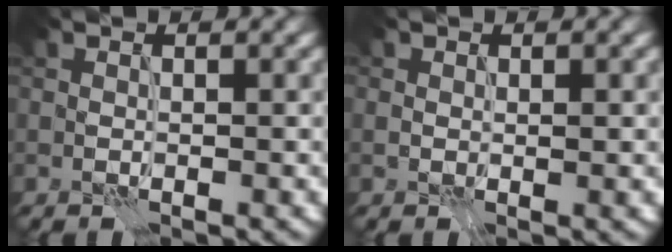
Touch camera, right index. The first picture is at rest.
{"total": 0.5, "force": [0.2, 0.3, 0.4], "torque": [-0.006, -0.002, 0.005]}